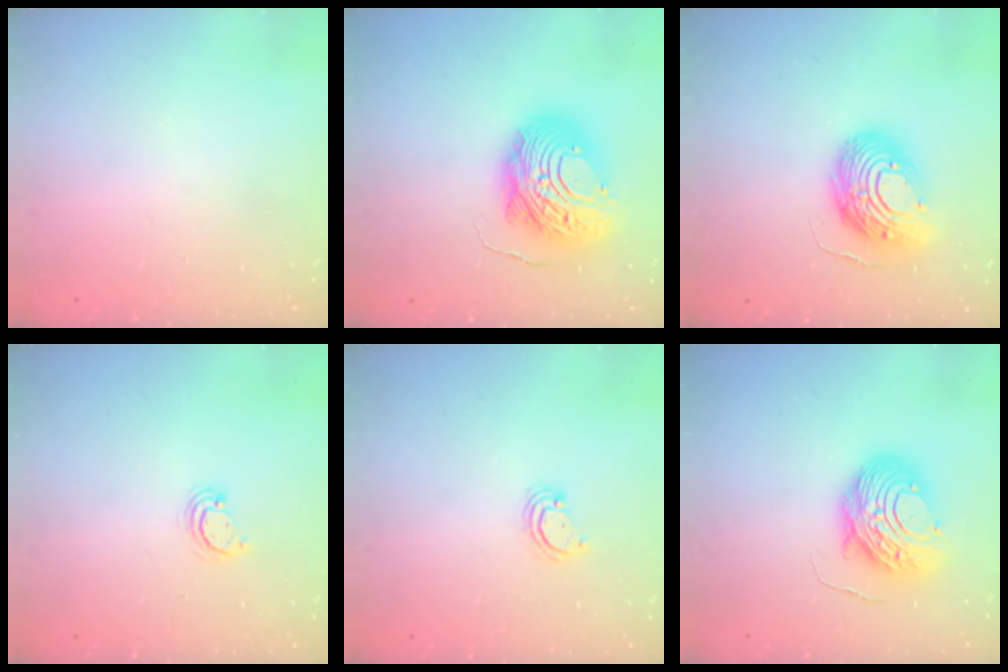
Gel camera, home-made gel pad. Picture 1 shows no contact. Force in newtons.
{"total": 17.5, "press": 17.5, "slide": 1.5}
{"total": 14.1, "press": 13.9, "slide": 2.6}
{"total": 3.0, "press": 3.0, "slide": 0.2}
{"total": 3.3, "press": 3.3, "slide": 0.4}
{"total": 12.8, "press": 12.7, "slide": 1.1}